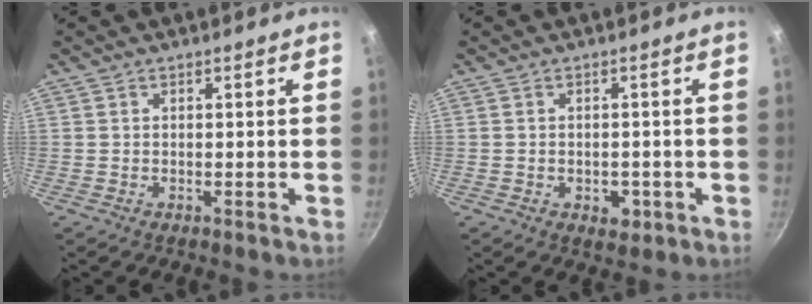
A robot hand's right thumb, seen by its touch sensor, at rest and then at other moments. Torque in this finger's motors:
{"motor_torque": [-0.24, 0.20, -0.44, 0.30, -0.03]}